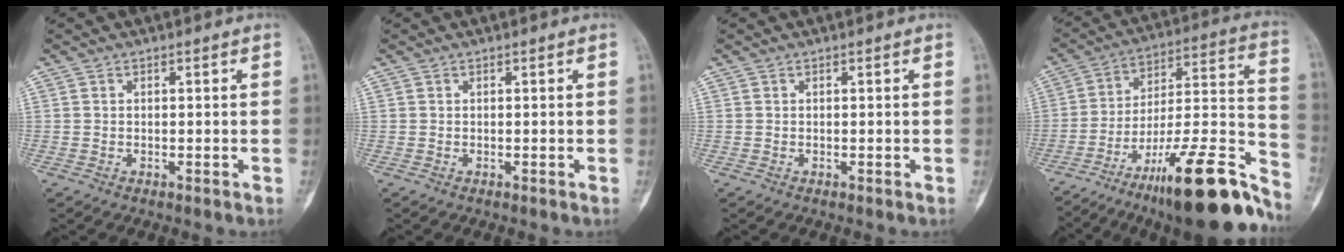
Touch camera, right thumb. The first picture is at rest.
{"total": 0.0}
{"total": 0.0}
{"total": 26.0, "force": [-18.2, 5.4, 17.8], "torque": [-0.198, 0.106, -0.289]}